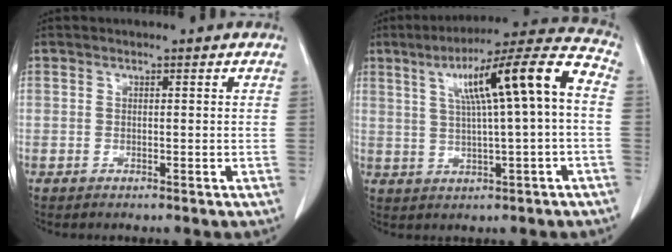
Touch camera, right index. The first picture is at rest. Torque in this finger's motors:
{"motor_torque": [1.14, 0.69, 0.54, 0.13]}